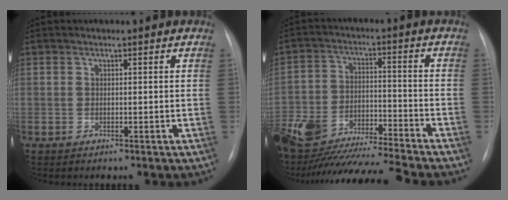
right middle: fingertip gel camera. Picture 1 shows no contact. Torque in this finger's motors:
{"motor_torque": [1.10, -1.04, 0.62, 0.21]}